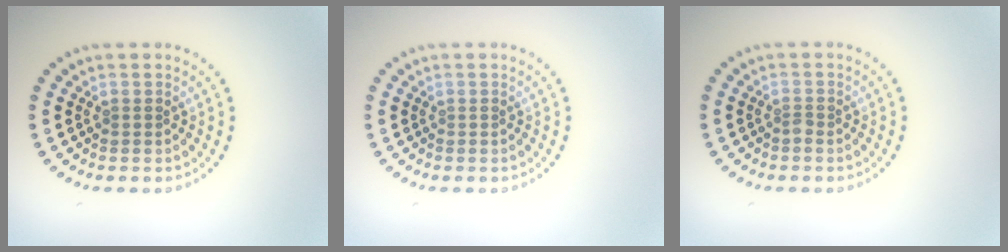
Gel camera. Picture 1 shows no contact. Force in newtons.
{"total": 0.0}
{"total": 0.7, "press": 0.5, "slide": 0.4}